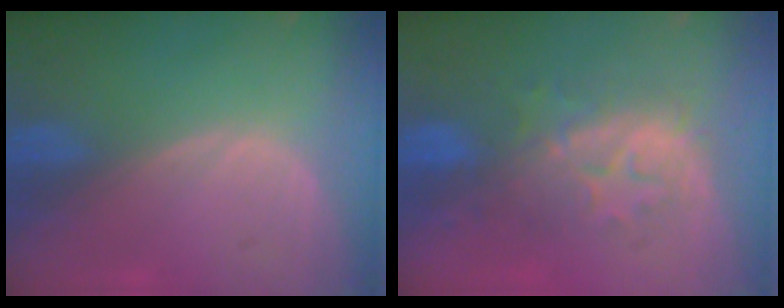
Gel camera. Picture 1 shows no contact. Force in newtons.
{"total": 8.1, "press": 8.1, "slide": 0.9}